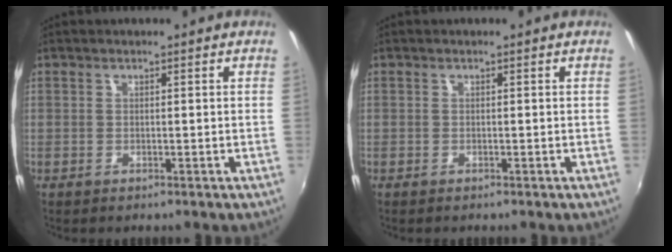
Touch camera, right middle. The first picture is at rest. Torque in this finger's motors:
{"motor_torque": [-0.21, -0.28, -0.06, -0.02]}